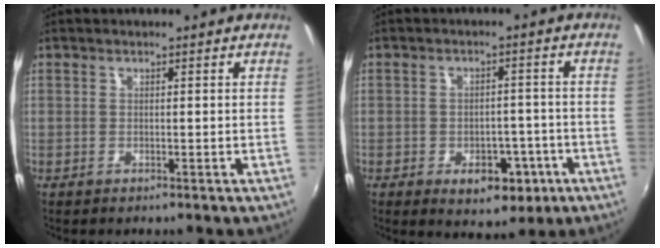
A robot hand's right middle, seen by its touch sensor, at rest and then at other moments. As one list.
[{"total": 8.4, "force": [-4.1, 5.3, 5.0], "torque": [-0.084, 0.002, -0.042]}]